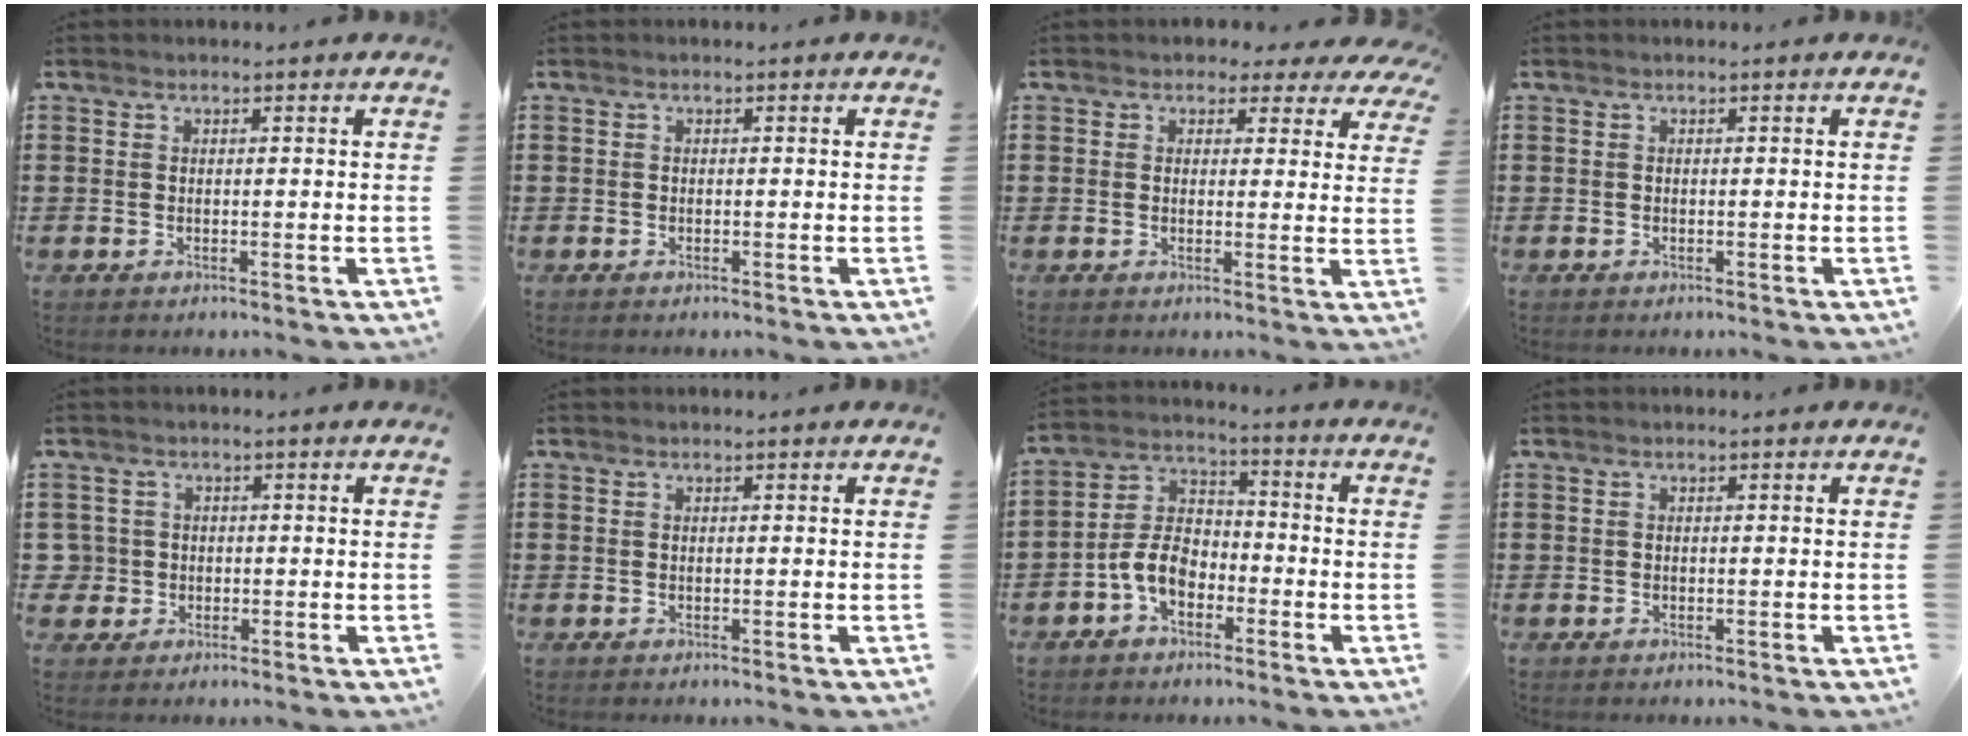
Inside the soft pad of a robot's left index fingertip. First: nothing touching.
{"total": 0.0}
{"total": 2.6, "force": [1.8, 1.7, 0.8], "torque": [-0.012, -0.004, 0.028]}
{"total": 0.0}
{"total": 2.5, "force": [-0.3, 2.5, 0.3], "torque": [-0.026, 0.003, -0.013]}
{"total": 0.0}
{"total": 6.5, "force": [-3.4, 4.0, 4.0], "torque": [-0.100, 0.010, -0.072]}
{"total": 0.0}